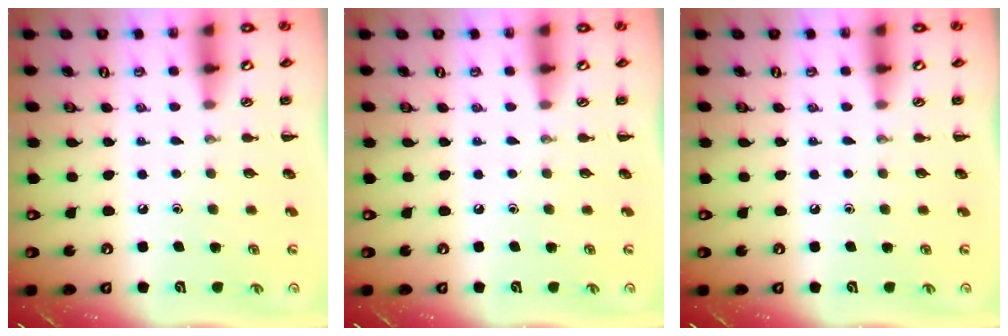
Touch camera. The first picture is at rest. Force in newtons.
{"total": 0.0}
{"total": 0.0}